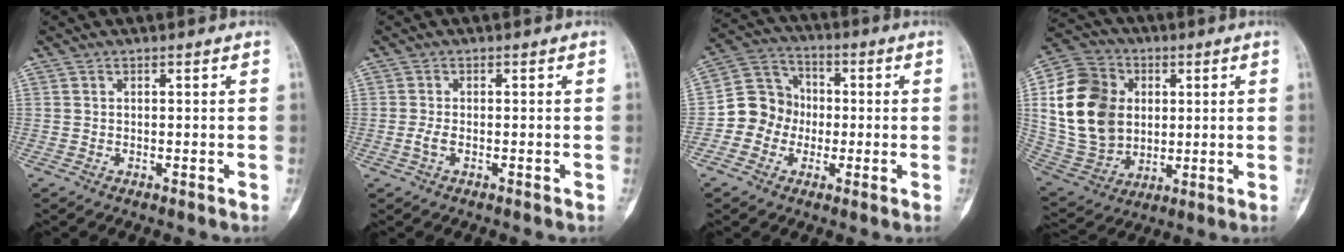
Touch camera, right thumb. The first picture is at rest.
{"total": 1.5, "force": [-0.5, 0.7, 1.3], "torque": [-0.032, 0.000, -0.011]}
{"total": 9.6, "force": [-1.5, 8.9, 3.1], "torque": [-0.020, 0.033, -0.039]}
{"total": 20.1, "force": [3.1, 15.6, 12.3], "torque": [-0.217, 0.005, 0.067]}